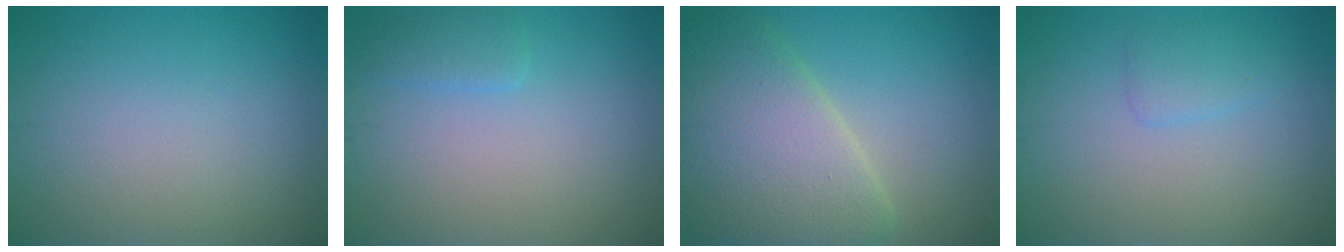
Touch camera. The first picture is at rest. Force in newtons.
{"total": 1.6, "press": 1.5, "slide": 0.2}
{"total": 8.6, "press": 8.6, "slide": 0.4}
{"total": 1.5, "press": 1.5, "slide": 0.1}